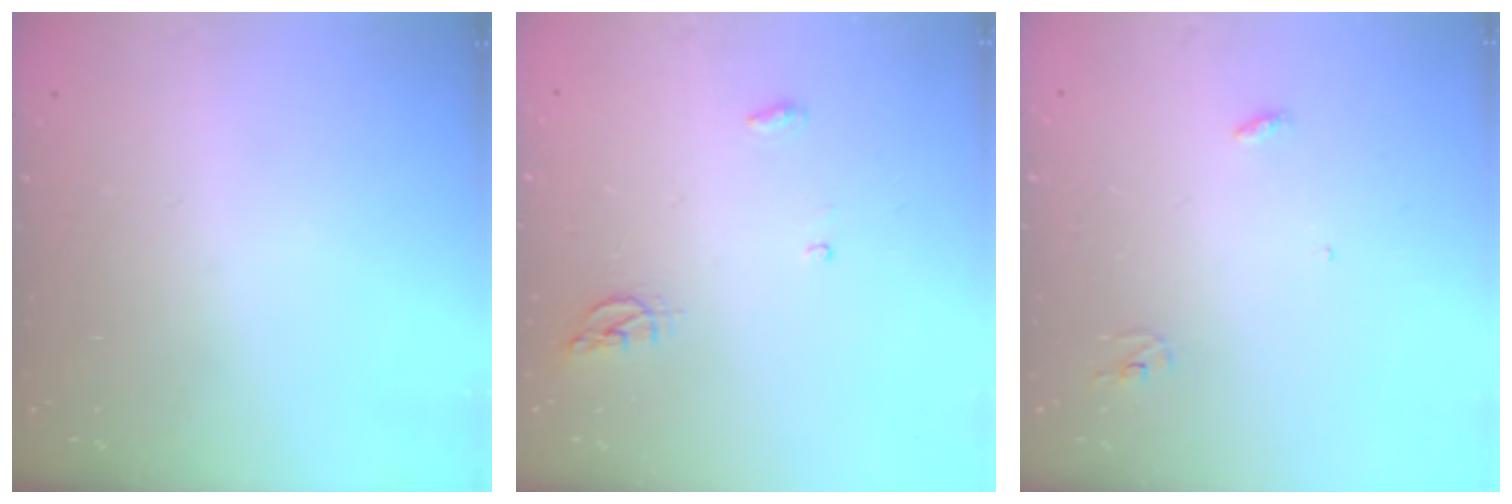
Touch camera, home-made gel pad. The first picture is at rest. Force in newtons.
{"total": 4.5, "press": 4.3, "slide": 1.2}
{"total": 2.9, "press": 2.9, "slide": 0.2}